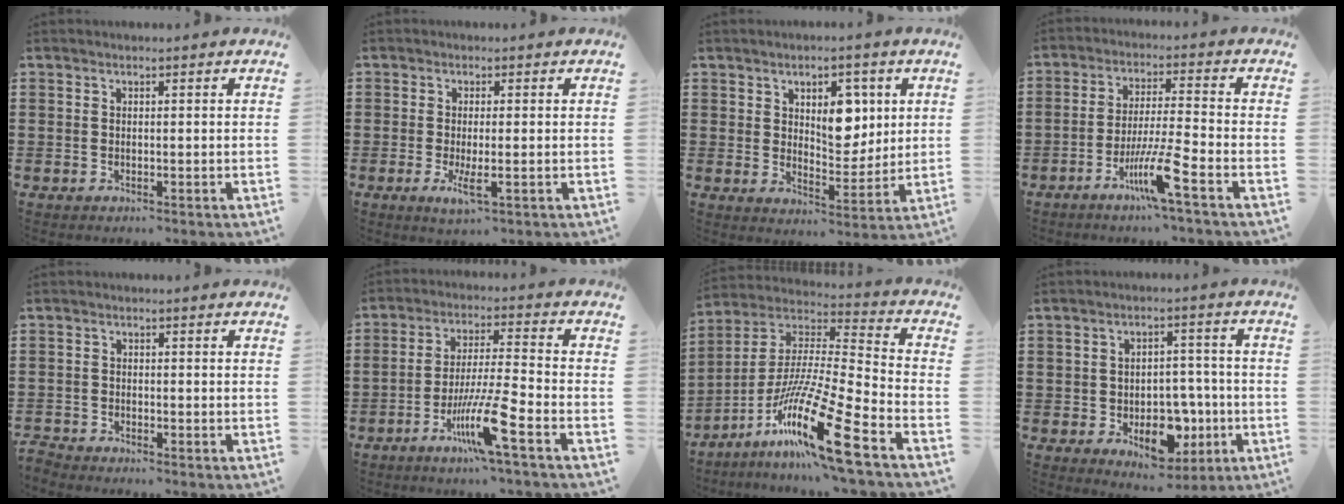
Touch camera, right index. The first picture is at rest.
{"total": 3.5, "force": [-1.1, 0.5, 3.3], "torque": [-0.068, -0.012, -0.023]}
{"total": 7.2, "force": [2.7, 4.6, 4.9], "torque": [-0.072, 0.002, 0.039]}
{"total": 8.1, "force": [-4.6, 0.0, 6.8], "torque": [-0.136, -0.010, -0.088]}
{"total": 2.0, "force": [-1.9, 0.1, -0.2], "torque": [-0.001, 0.003, -0.044]}
{"total": 10.3, "force": [-5.2, 0.4, 8.9], "torque": [-0.177, -0.006, -0.100]}
{"total": 18.2, "force": [-11.3, 1.2, 14.3], "torque": [-0.283, 0.010, -0.207]}
{"total": 8.1, "force": [-2.3, 5.8, 5.2], "torque": [-0.069, 0.013, -0.037]}